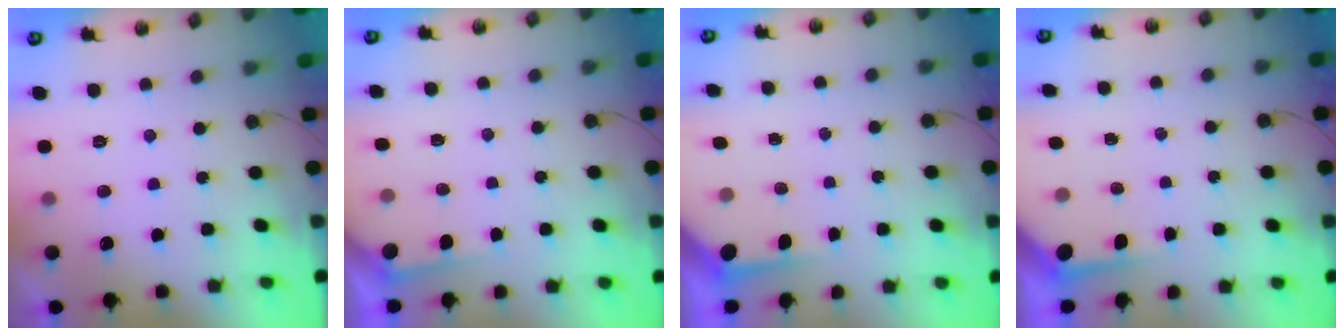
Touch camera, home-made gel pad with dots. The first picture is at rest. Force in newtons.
{"total": 2.5, "press": 2.4, "slide": 0.4}
{"total": 3.7, "press": 3.6, "slide": 0.4}
{"total": 3.6, "press": 3.5, "slide": 0.4}